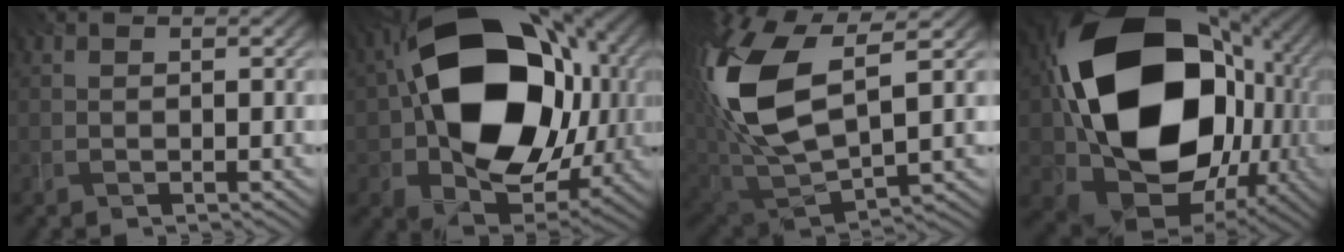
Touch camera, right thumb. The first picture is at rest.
{"total": 20.0, "force": [1.7, 14.4, 13.9], "torque": [-0.253, -0.021, 0.043]}
{"total": 15.5, "force": [3.6, 7.9, 12.9], "torque": [-0.314, 0.006, 0.077]}
{"total": 22.9, "force": [1.1, 17.5, 14.7], "torque": [-0.330, -0.048, 0.043]}